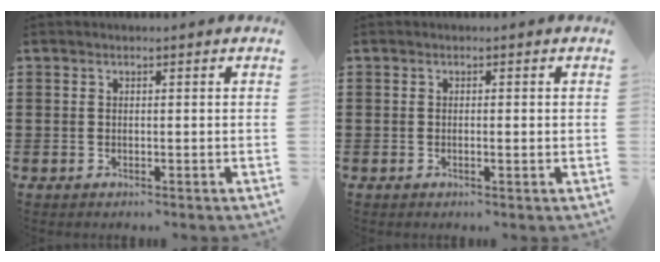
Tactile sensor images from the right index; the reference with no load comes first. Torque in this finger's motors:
{"motor_torque": [-0.38, 0.46, 0.00, 0.00]}